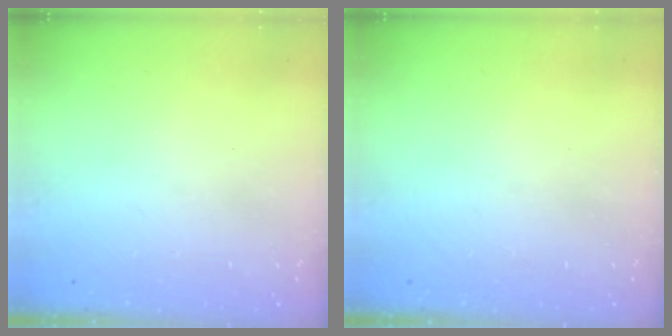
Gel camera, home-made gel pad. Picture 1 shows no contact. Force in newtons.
{"total": 0.0}